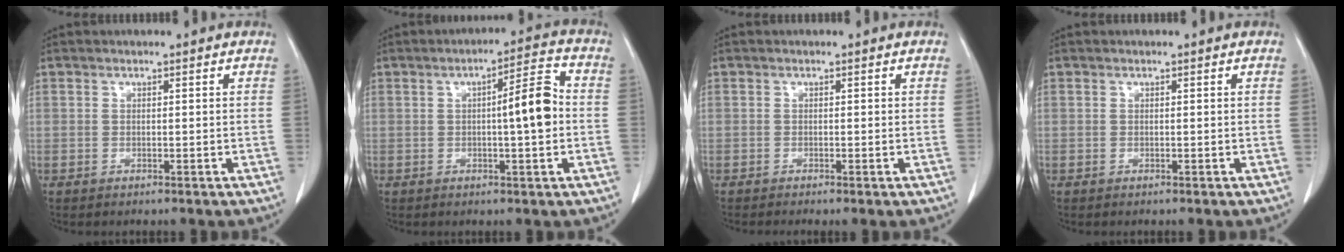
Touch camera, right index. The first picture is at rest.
{"total": 7.1, "force": [-0.2, 1.0, 7.1], "torque": [-0.100, 0.015, -0.006]}
{"total": 0.7, "force": [-0.4, 0.0, 0.6], "torque": [-0.010, -0.001, -0.010]}
{"total": 0.0}